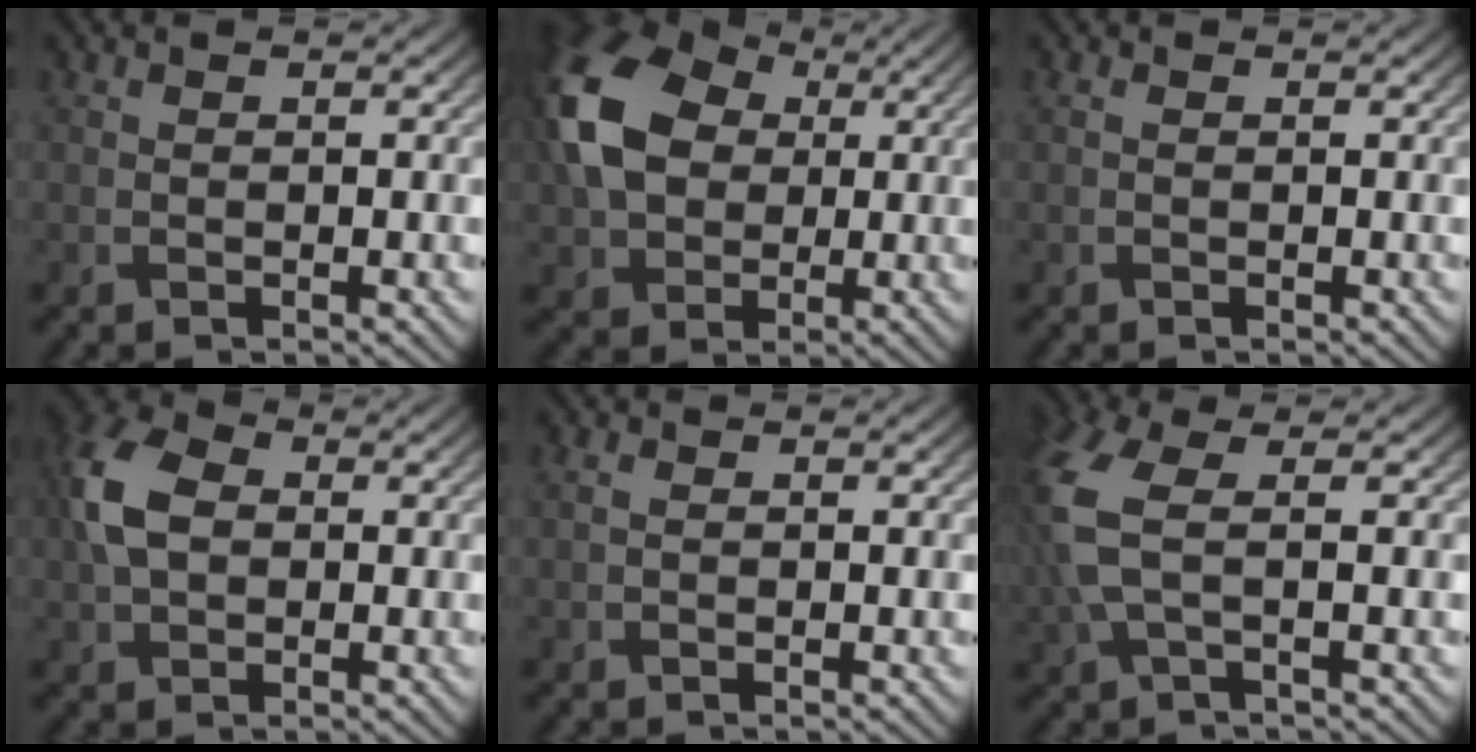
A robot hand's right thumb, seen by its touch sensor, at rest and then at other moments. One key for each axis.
{"total": 13.4, "fx": 1.8, "fy": 10.0, "fz": 8.7, "tx": -0.224, "ty": 0.009, "tz": 0.027}
{"total": 0.0}
{"total": 7.1, "fx": 0.7, "fy": 4.9, "fz": 5.1, "tx": -0.132, "ty": 0.010, "tz": 0.003}
{"total": 1.0, "fx": 0.1, "fy": 0.7, "fz": 0.7, "tx": -0.016, "ty": 0.004, "tz": 0.002}
{"total": 6.6, "fx": 1.2, "fy": 2.8, "fz": 5.8, "tx": -0.164, "ty": 0.001, "tz": 0.019}